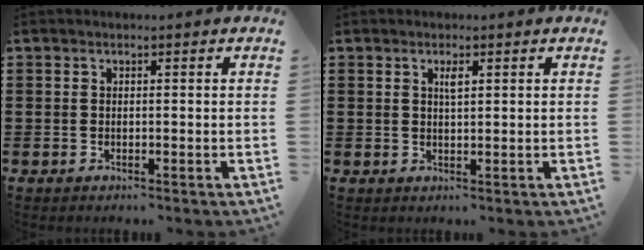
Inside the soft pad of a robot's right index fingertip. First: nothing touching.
{"total": 1.6, "force": [0.7, 0.4, 1.4], "torque": [-0.021, 0.000, 0.009]}